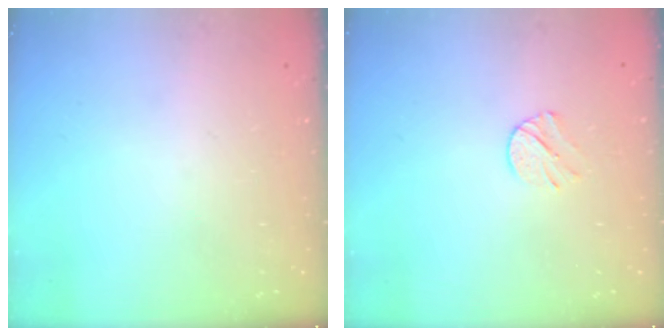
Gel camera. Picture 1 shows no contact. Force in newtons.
{"total": 5.8, "press": 5.7, "slide": 1.0}